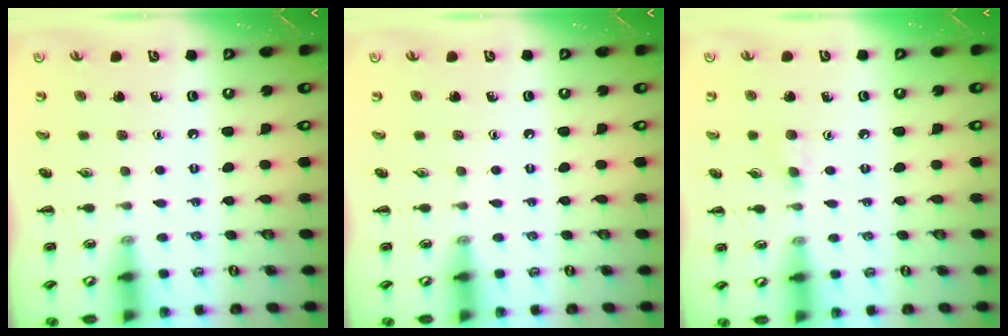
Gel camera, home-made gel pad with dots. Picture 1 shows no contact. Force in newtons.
{"total": 0.0}
{"total": 4.7, "press": 4.3, "slide": 1.7}